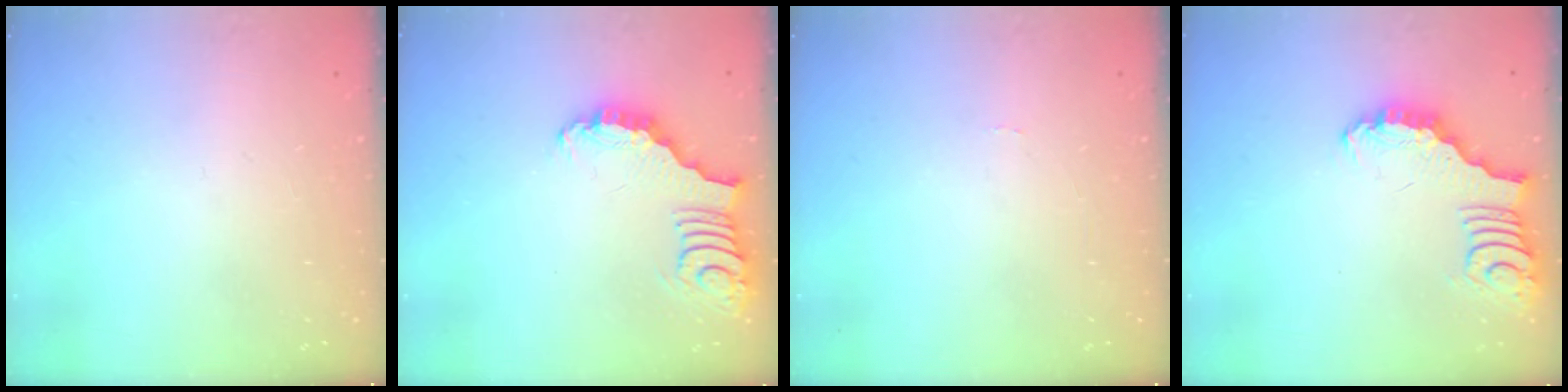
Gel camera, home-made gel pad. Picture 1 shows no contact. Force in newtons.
{"total": 3.5, "press": 3.5, "slide": 0.6}
{"total": 0.0}
{"total": 3.3, "press": 3.3, "slide": 0.4}